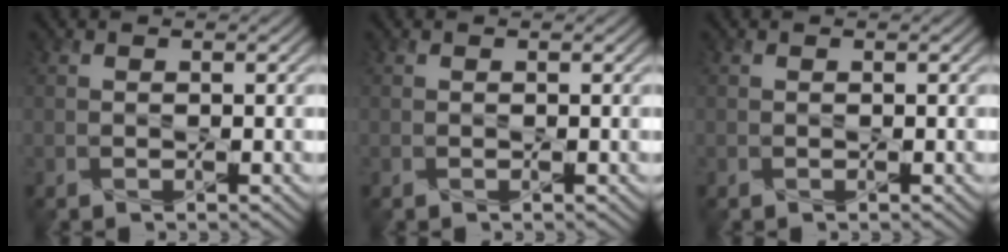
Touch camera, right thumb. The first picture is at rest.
{"total": 0.0}
{"total": 0.0}